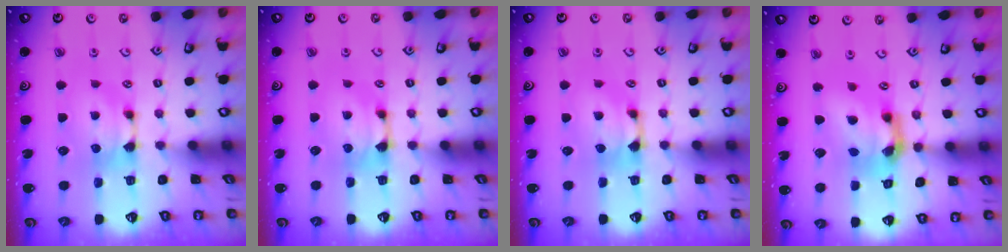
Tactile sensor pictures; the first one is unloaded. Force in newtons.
{"total": 0.9, "press": 0.6, "slide": 0.6}
{"total": 0.9, "press": 0.5, "slide": 0.8}
{"total": 8.2, "press": 7.9, "slide": 2.3}